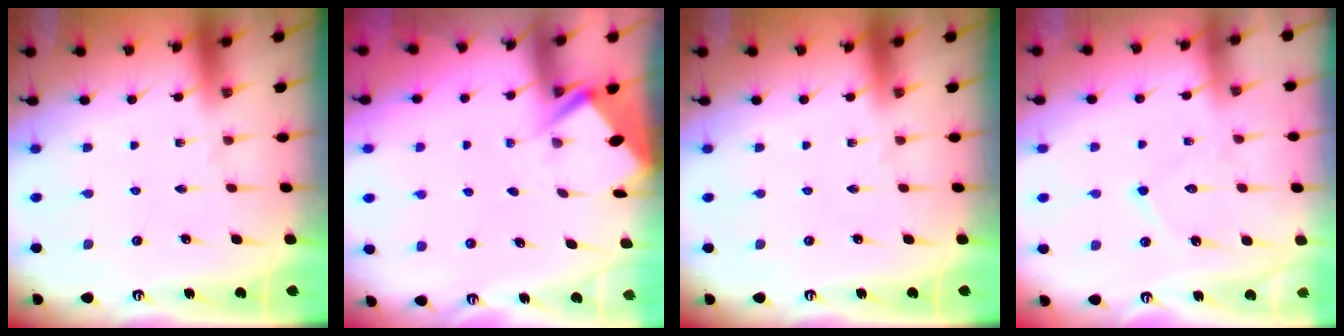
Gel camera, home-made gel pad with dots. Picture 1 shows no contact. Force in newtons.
{"total": 2.9, "press": 2.8, "slide": 0.4}
{"total": 0.0}
{"total": 8.4, "press": 8.4, "slide": 0.7}